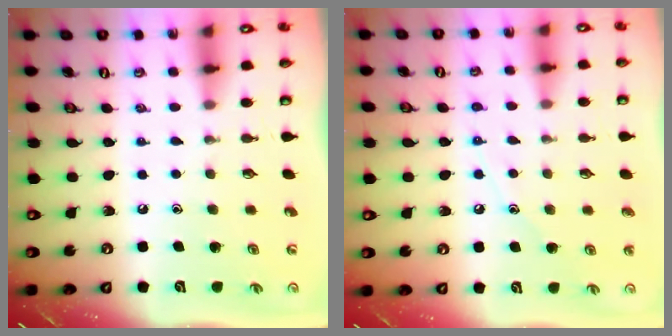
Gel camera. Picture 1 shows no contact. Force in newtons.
{"total": 7.2, "press": 7.2, "slide": 0.5}